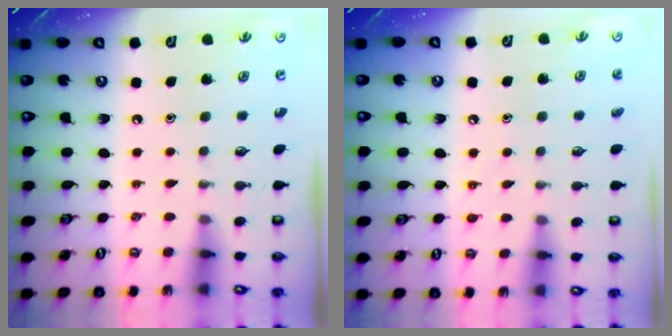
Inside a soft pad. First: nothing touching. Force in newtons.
{"total": 5.2, "press": 5.2, "slide": 0.6}